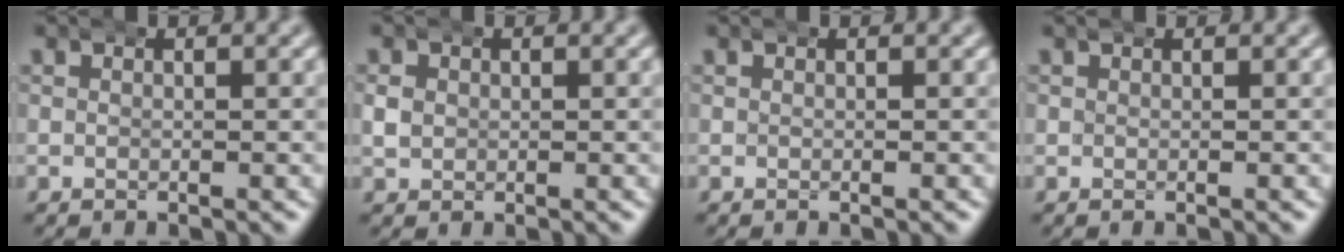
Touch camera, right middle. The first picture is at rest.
{"total": 1.8, "force": [-0.2, 1.8, 0.5], "torque": [-0.017, -0.001, 0.002]}
{"total": 0.0}
{"total": 0.0}